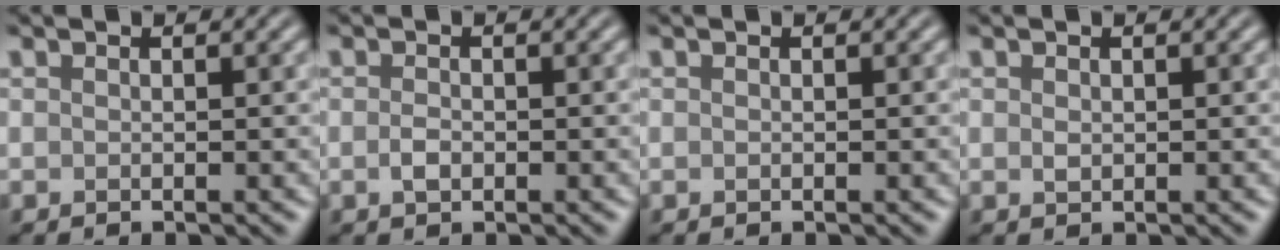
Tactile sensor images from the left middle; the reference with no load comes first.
{"total": 1.2, "force": [-0.3, 0.7, 0.9], "torque": [-0.018, -0.001, -0.007]}
{"total": 0.0}
{"total": 0.7, "force": [0.1, 0.5, 0.4], "torque": [-0.009, -0.001, 0.002]}